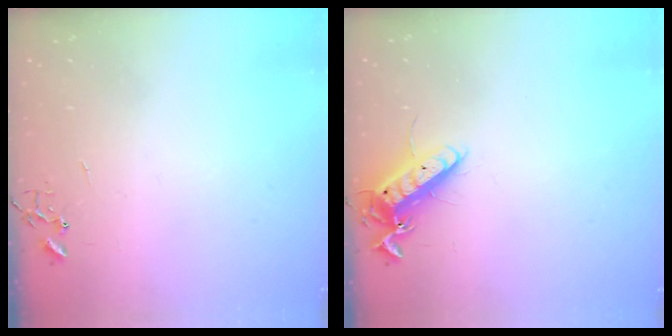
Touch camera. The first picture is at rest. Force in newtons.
{"total": 12.5, "press": 12.5, "slide": 1.1}